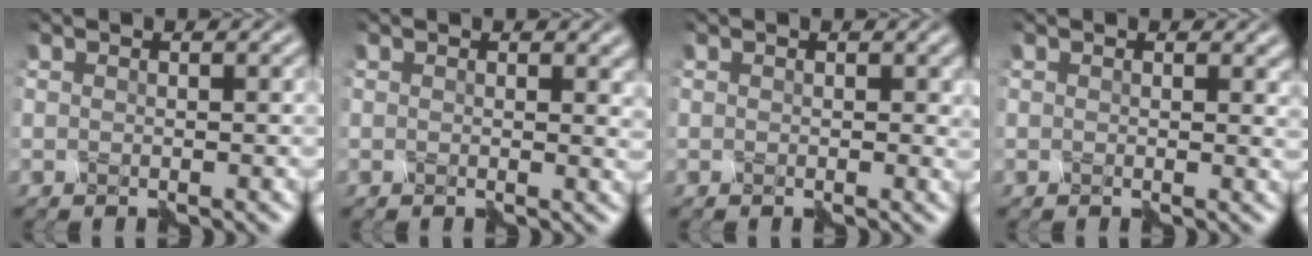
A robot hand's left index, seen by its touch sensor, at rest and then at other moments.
{"total": 2.0, "force": [0.8, 1.2, 1.5], "torque": [-0.020, 0.001, 0.015]}
{"total": 1.5, "force": [0.1, 1.2, 0.8], "torque": [-0.010, 0.001, 0.001]}
{"total": 1.7, "force": [0.6, 1.1, 1.1], "torque": [-0.014, 0.000, 0.011]}